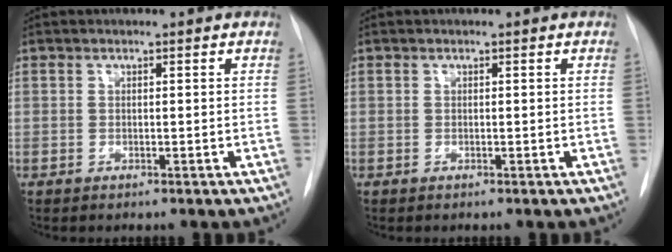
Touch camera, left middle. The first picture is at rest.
{"total": 0.0}